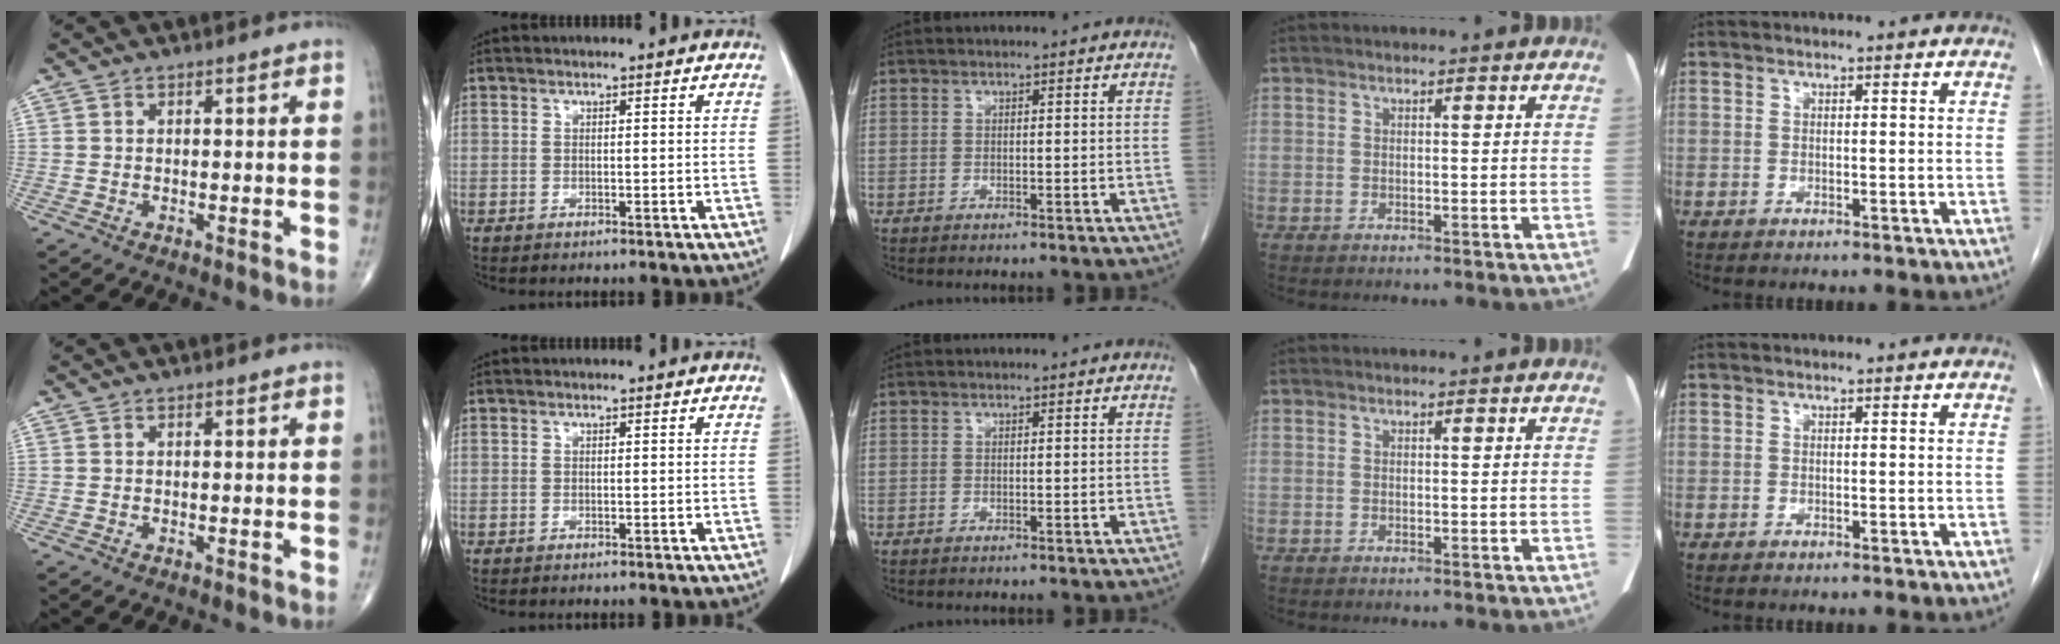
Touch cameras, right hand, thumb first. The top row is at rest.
{}